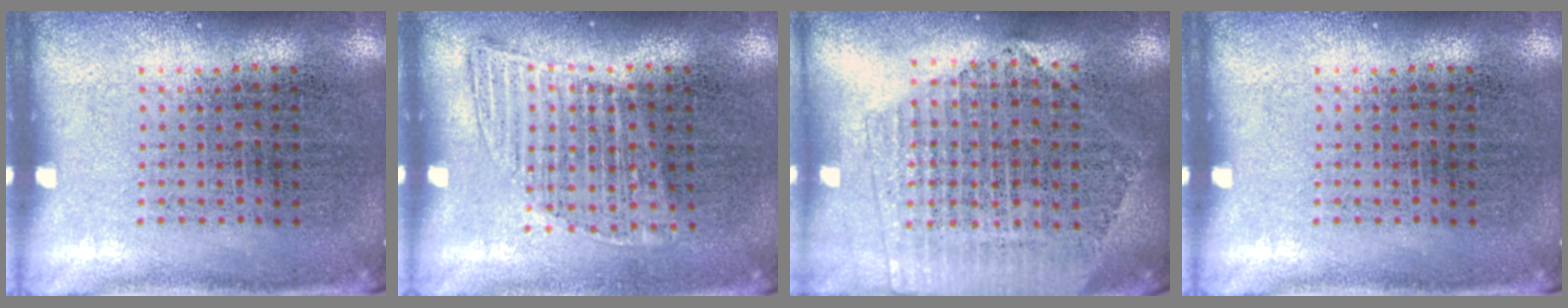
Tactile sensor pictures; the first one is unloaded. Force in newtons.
{"total": 1.2, "press": 1.0, "slide": 0.6}
{"total": 2.1, "press": 1.9, "slide": 0.9}
{"total": 0.0}